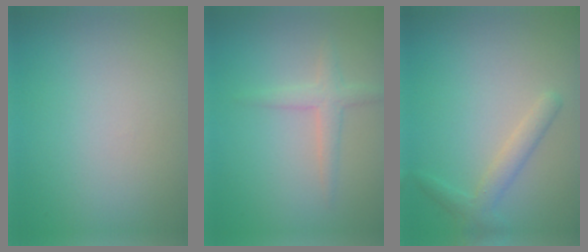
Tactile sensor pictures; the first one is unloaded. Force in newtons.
{"total": 1.9, "press": 1.9, "slide": 0.2}
{"total": 2.2, "press": 2.2, "slide": 0.1}